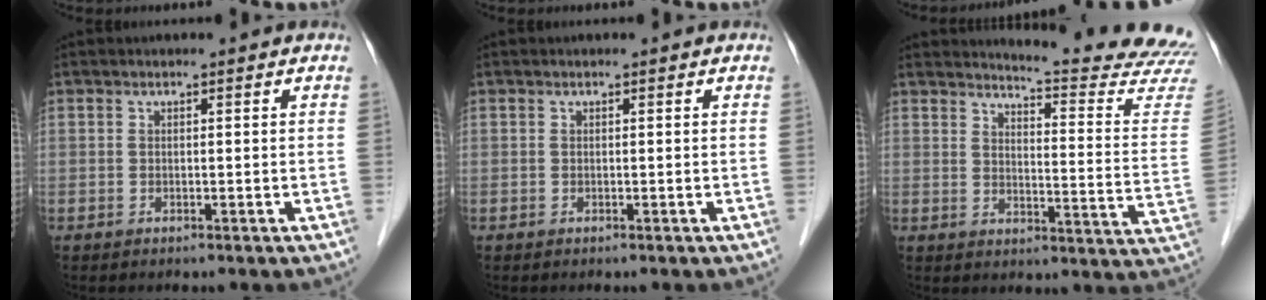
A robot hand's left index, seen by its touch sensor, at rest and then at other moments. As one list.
[{"total": 0.0}, {"total": 17.6, "force": [17.2, -1.0, 3.4], "torque": [-0.044, -0.148, 0.184]}]